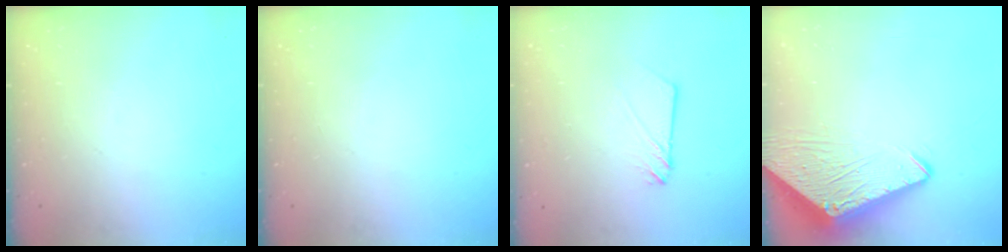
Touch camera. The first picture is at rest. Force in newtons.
{"total": 0.0}
{"total": 2.9, "press": 2.9, "slide": 0.4}
{"total": 7.1, "press": 7.0, "slide": 0.7}